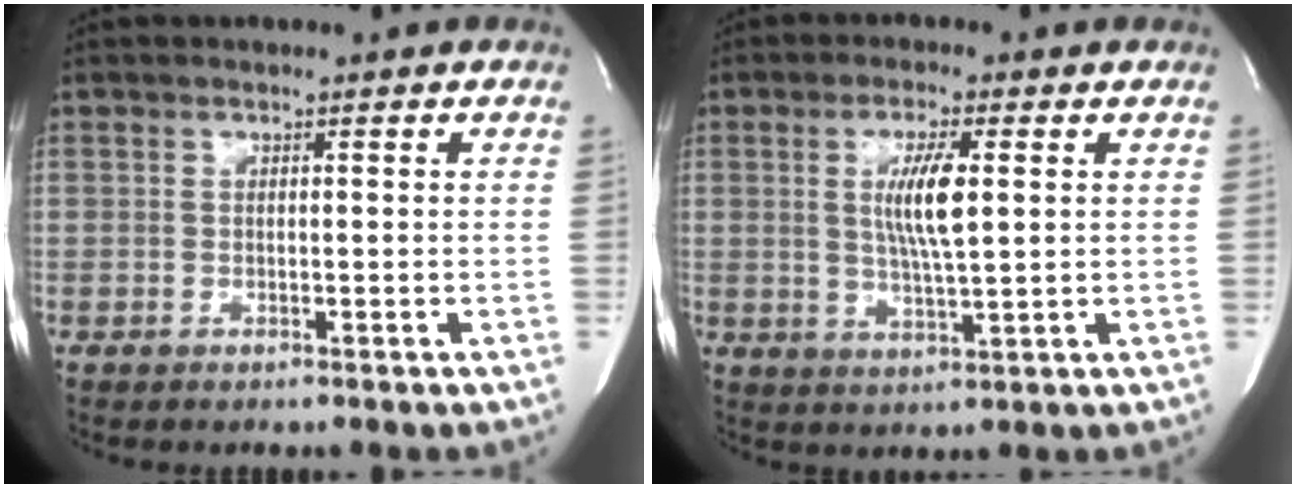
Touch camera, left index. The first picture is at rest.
{"total": 6.6, "force": [1.1, 0.8, 6.4], "torque": [-0.124, -0.007, 0.021]}